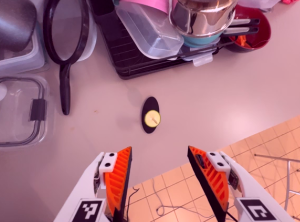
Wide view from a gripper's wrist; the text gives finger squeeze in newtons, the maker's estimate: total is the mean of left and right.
{"total": 0.0}